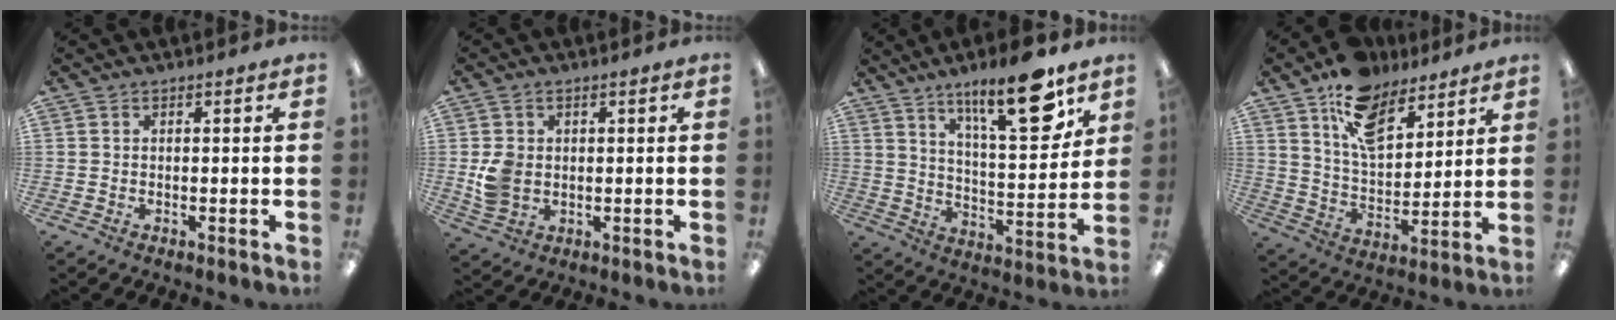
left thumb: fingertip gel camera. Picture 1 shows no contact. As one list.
[{"total": 6.3, "force": [0.6, 4.9, 3.9], "torque": [-0.079, 0.005, 0.013]}, {"total": 17.8, "force": [12.1, 4.7, 12.2], "torque": [-0.181, -0.070, 0.189]}, {"total": 14.0, "force": [9.8, 7.3, 6.8], "torque": [-0.124, -0.044, 0.183]}]